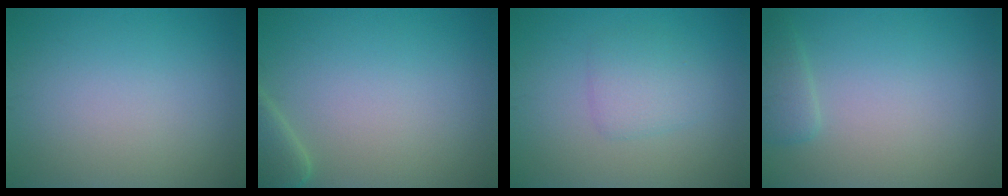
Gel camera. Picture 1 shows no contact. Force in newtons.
{"total": 2.4, "press": 2.3, "slide": 0.4}
{"total": 2.3, "press": 2.3, "slide": 0.1}
{"total": 1.6, "press": 1.6, "slide": 0.2}